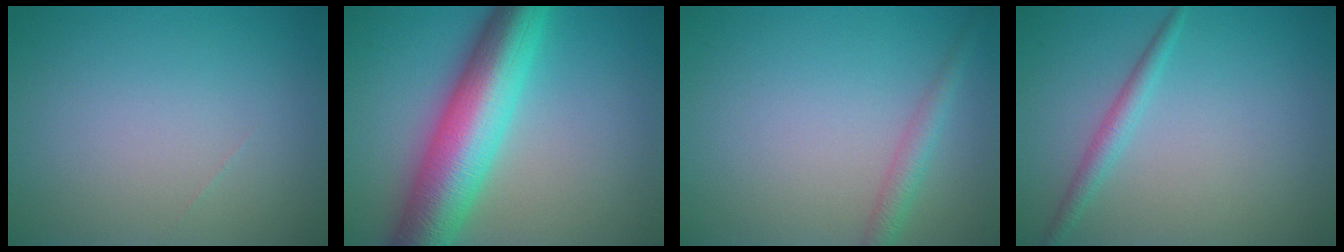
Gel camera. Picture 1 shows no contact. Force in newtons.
{"total": 10.5, "press": 10.5, "slide": 0.1}
{"total": 2.0, "press": 2.0, "slide": 0.1}
{"total": 1.8, "press": 1.8, "slide": 0.0}